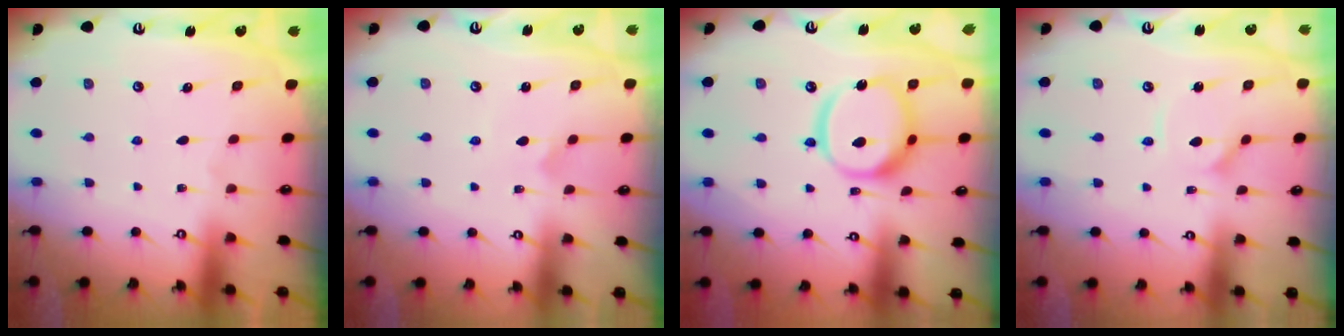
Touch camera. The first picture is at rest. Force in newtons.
{"total": 0.7, "press": 0.7, "slide": 0.0}
{"total": 15.6, "press": 15.5, "slide": 1.8}
{"total": 2.5, "press": 2.5, "slide": 0.3}